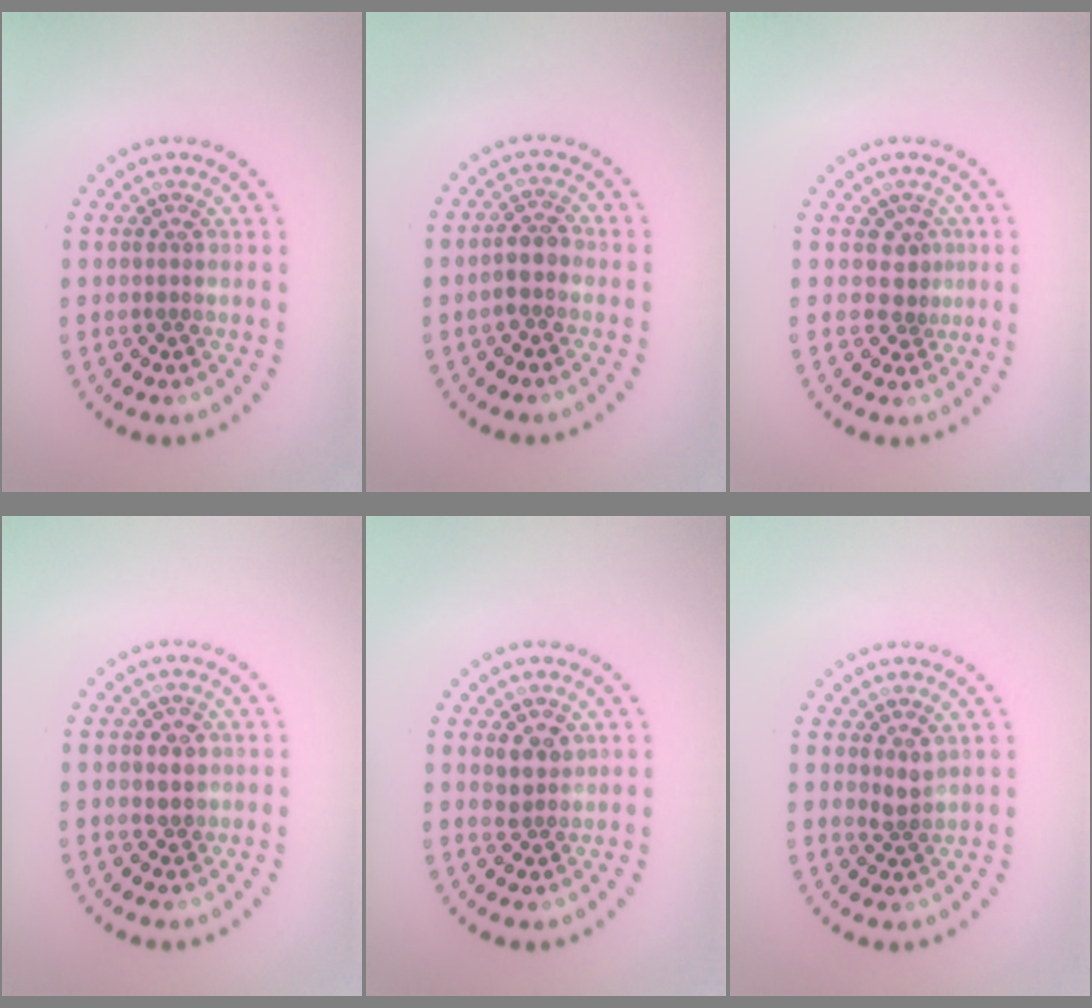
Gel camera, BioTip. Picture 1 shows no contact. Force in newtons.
{"total": 2.0, "press": 1.8, "slide": 0.9}
{"total": 1.8, "press": 1.2, "slide": 1.4}
{"total": 1.5, "press": 1.4, "slide": 0.5}
{"total": 1.9, "press": 1.7, "slide": 0.9}
{"total": 1.3, "press": 1.1, "slide": 0.8}